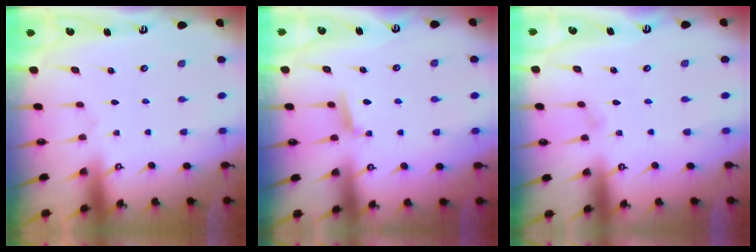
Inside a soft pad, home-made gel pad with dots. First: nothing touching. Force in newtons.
{"total": 4.8, "press": 4.7, "slide": 0.6}
{"total": 3.7, "press": 3.7, "slide": 0.4}